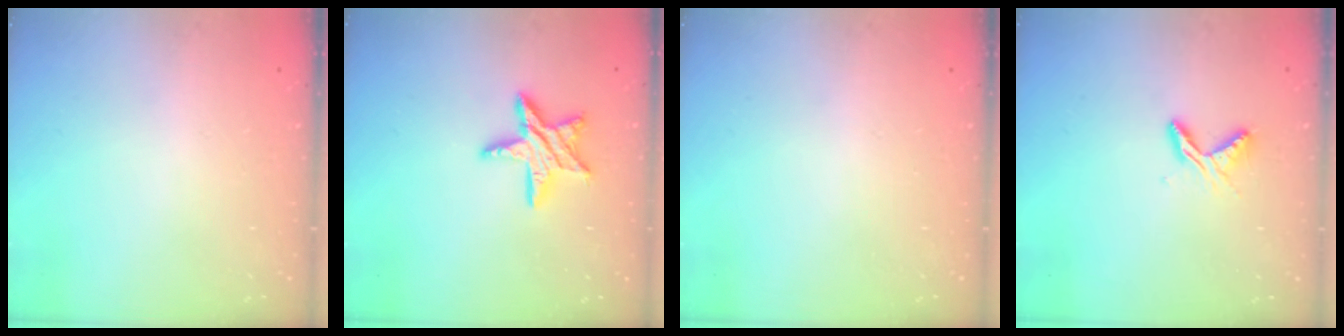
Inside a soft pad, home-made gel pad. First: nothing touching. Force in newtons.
{"total": 12.0, "press": 12.0, "slide": 0.8}
{"total": 0.0}
{"total": 5.8, "press": 5.7, "slide": 0.4}